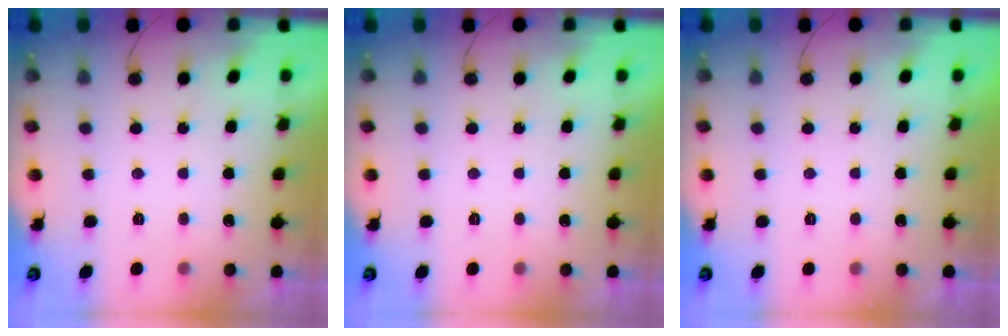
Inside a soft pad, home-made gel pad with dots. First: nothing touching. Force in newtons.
{"total": 0.0}
{"total": 0.0}